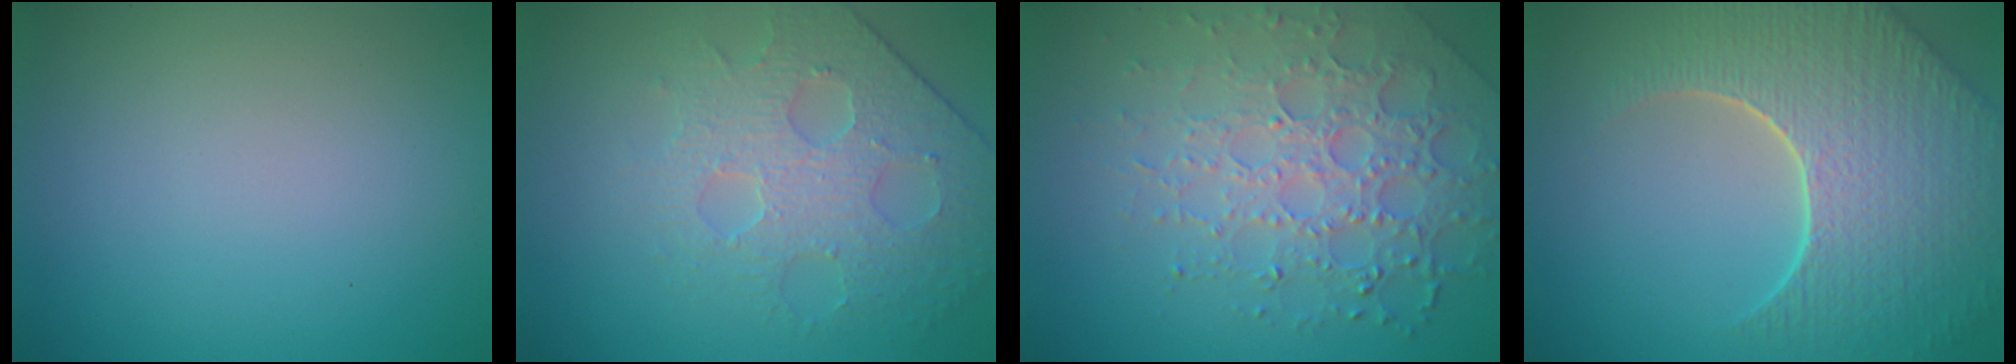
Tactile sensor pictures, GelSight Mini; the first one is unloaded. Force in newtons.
{"total": 4.0, "press": 4.0, "slide": 0.5}
{"total": 6.4, "press": 4.9, "slide": 4.1}
{"total": 8.7, "press": 6.2, "slide": 6.1}